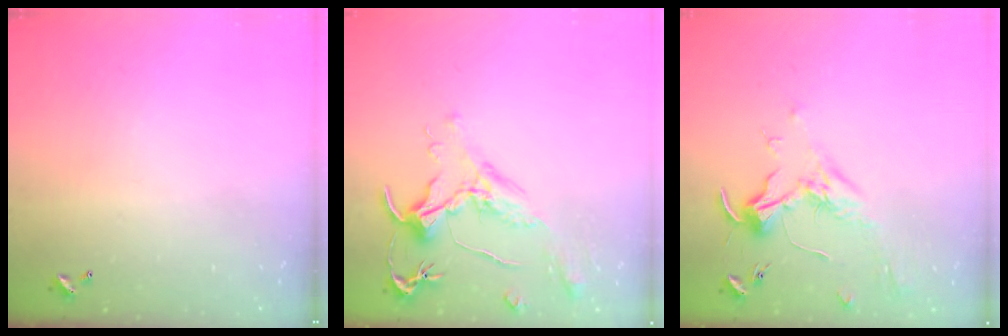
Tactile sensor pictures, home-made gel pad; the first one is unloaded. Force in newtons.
{"total": 1.6, "press": 1.5, "slide": 0.7}
{"total": 1.9, "press": 1.7, "slide": 0.8}